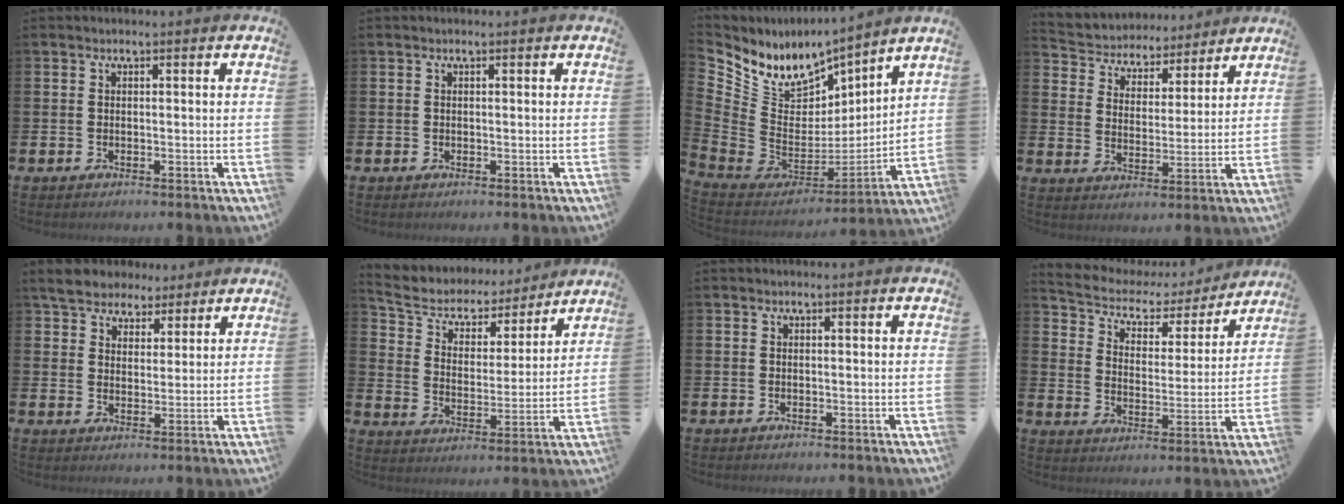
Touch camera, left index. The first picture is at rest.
{"total": 0.0}
{"total": 8.5, "force": [7.1, 4.1, 2.1], "torque": [-0.094, -0.059, 0.133]}
{"total": 5.0, "force": [4.6, 1.9, -0.3], "torque": [-0.032, -0.038, 0.077]}
{"total": 5.1, "force": [4.8, 1.9, 0.3], "torque": [-0.028, -0.017, 0.087]}
{"total": 6.1, "force": [5.4, 2.6, 1.1], "torque": [-0.061, -0.037, 0.089]}
{"total": 0.0}
{"total": 4.8, "force": [3.9, 2.5, 1.1], "torque": [-0.052, -0.030, 0.060]}